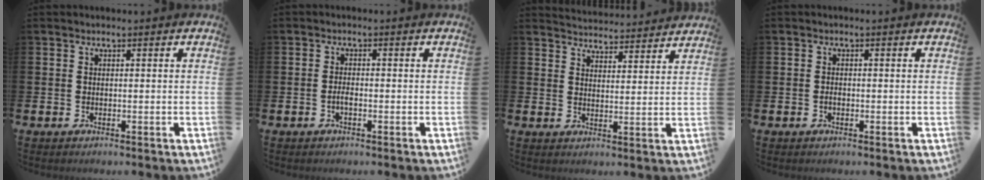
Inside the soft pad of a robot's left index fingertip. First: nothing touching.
{"total": 1.2, "force": [-0.5, 0.4, 1.0], "torque": [-0.016, -0.002, -0.011]}
{"total": 4.5, "force": [4.5, 0.4, -0.1], "torque": [-0.009, -0.034, 0.079]}
{"total": 0.7, "force": [-0.3, 0.5, 0.5], "torque": [-0.013, 0.002, -0.005]}